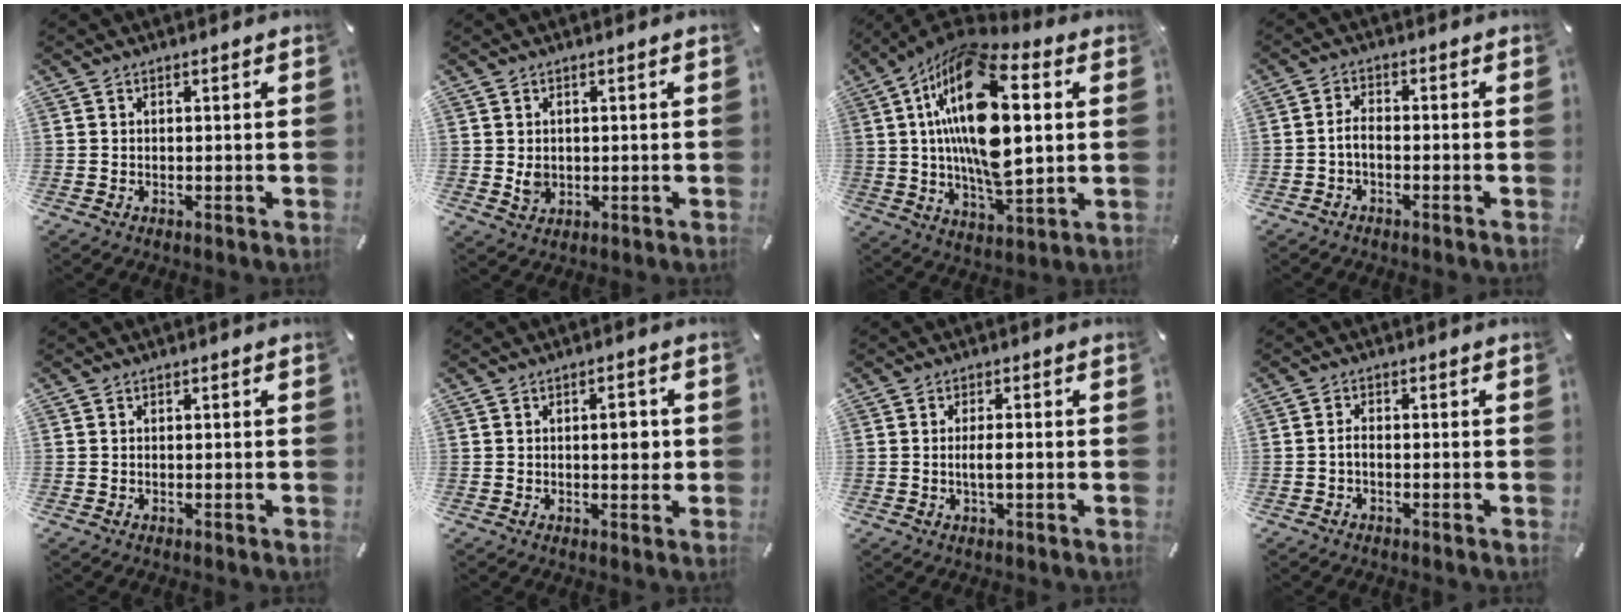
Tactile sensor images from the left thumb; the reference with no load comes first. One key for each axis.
{"total": 2.7, "fx": 0.2, "fy": 2.4, "fz": 1.4, "tx": -0.019, "ty": -0.005, "tz": -0.001}
{"total": 22.8, "fx": 4.6, "fy": 11.0, "fz": 19.5, "tx": -0.388, "ty": -0.004, "tz": 0.069}
{"total": 2.8, "fx": -1.5, "fy": 1.2, "fz": 2.1, "tx": -0.052, "ty": 0.004, "tz": -0.032}
{"total": 0.0}
{"total": 4.2, "fx": 0.4, "fy": 2.1, "fz": 3.6, "tx": -0.047, "ty": -0.003, "tz": -0.001}
{"total": 3.2, "fx": -0.4, "fy": 0.7, "fz": 3.1, "tx": -0.056, "ty": 0.000, "tz": -0.009}
{"total": 1.7, "fx": -0.9, "fy": 0.5, "fz": 1.3, "tx": -0.032, "ty": 0.001, "tz": -0.019}